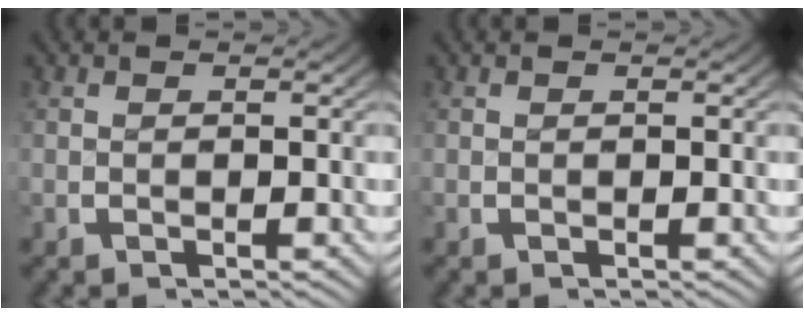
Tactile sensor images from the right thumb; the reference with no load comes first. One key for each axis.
{"total": 0.0}